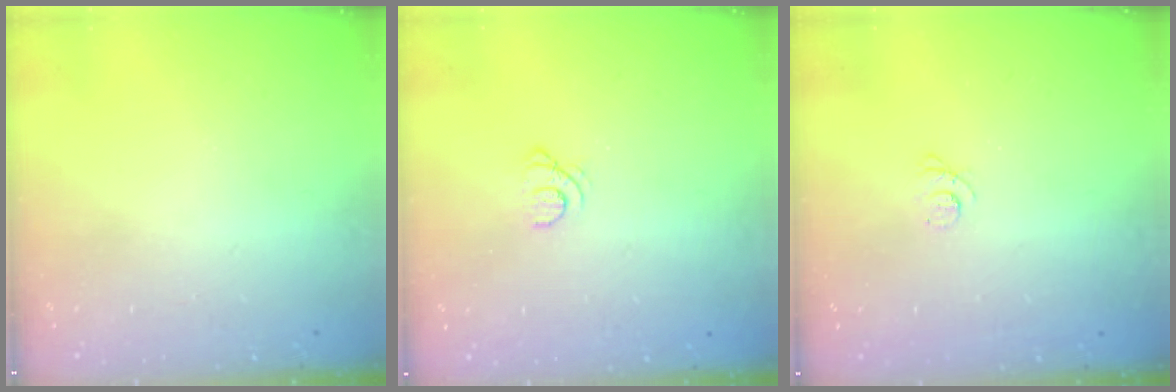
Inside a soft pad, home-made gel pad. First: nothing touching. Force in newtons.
{"total": 1.7, "press": 1.7, "slide": 0.2}
{"total": 2.3, "press": 2.3, "slide": 0.3}